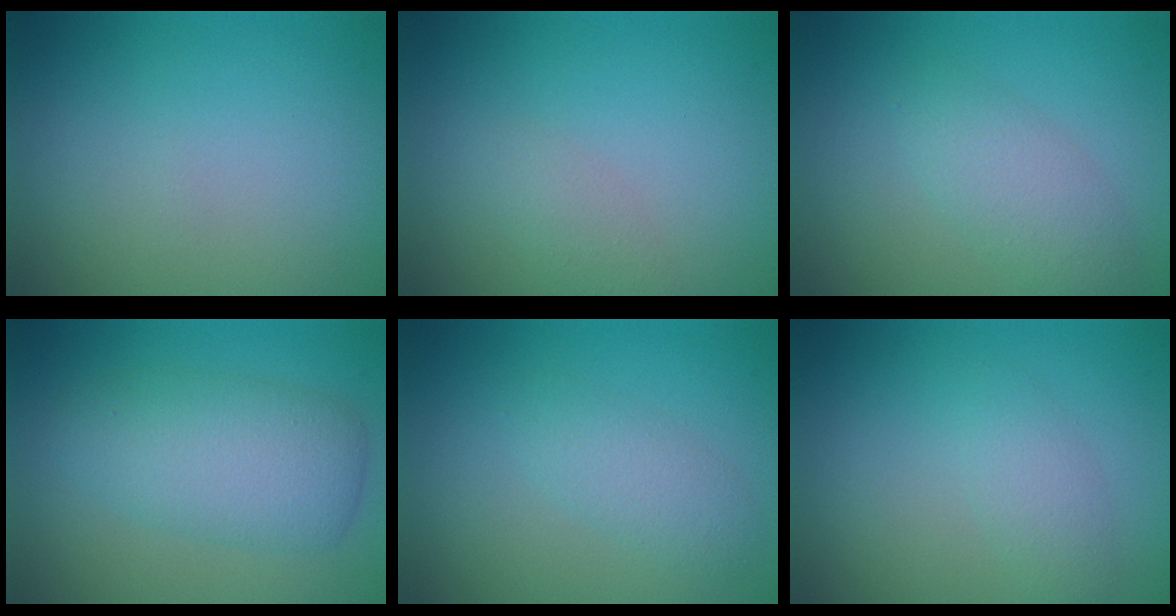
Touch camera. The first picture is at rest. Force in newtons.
{"total": 1.4, "press": 1.4, "slide": 0.1}
{"total": 2.7, "press": 2.7, "slide": 0.0}
{"total": 5.0, "press": 5.0, "slide": 0.2}
{"total": 2.2, "press": 2.2, "slide": 0.0}
{"total": 1.7, "press": 1.7, "slide": 0.1}